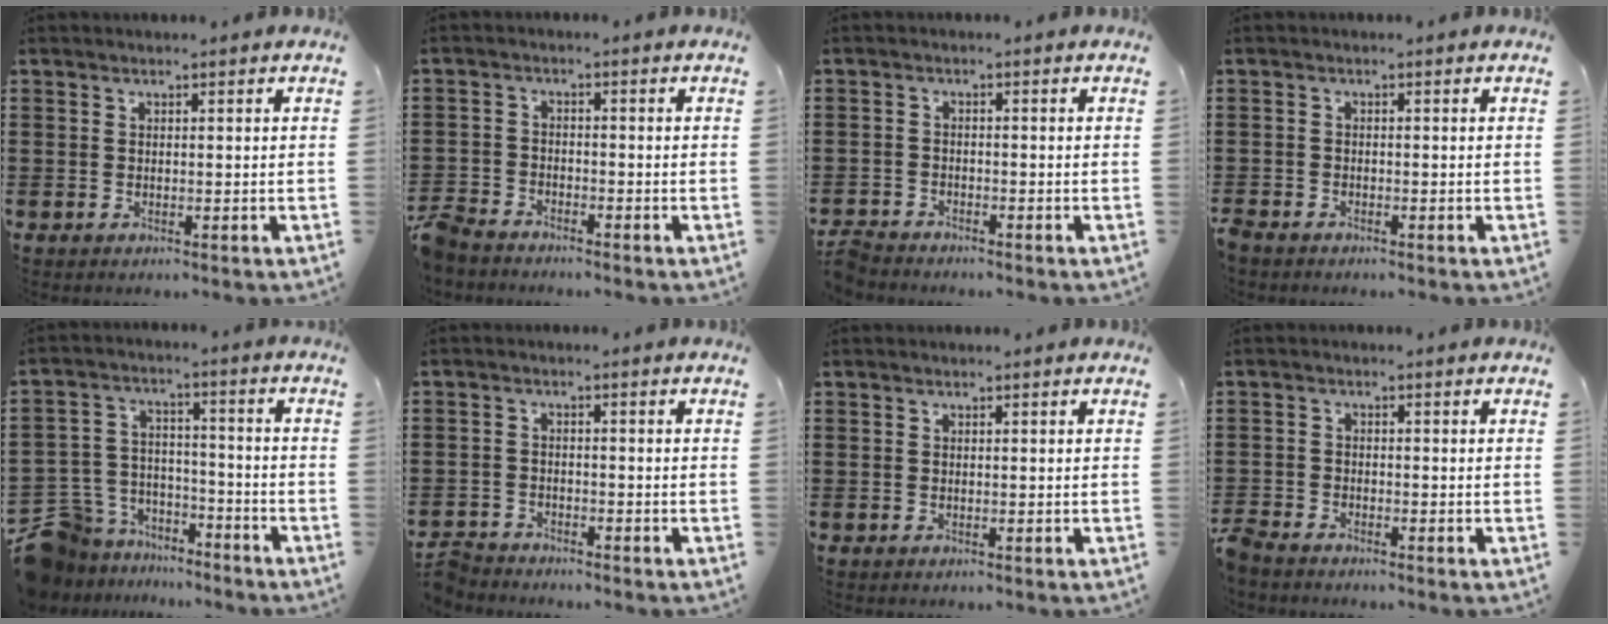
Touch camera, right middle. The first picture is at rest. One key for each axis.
{"total": 3.7, "fx": -3.5, "fy": 0.9, "fz": 0.8, "tx": -0.043, "ty": -0.006, "tz": -0.082}
{"total": 2.7, "fx": -2.6, "fy": 0.3, "fz": 0.3, "tx": -0.016, "ty": -0.001, "tz": -0.057}
{"total": 1.2, "fx": -1.1, "fy": 0.3, "fz": 0.4, "tx": -0.017, "ty": -0.004, "tz": -0.025}
{"total": 8.4, "fx": -7.7, "fy": 3.4, "fz": 0.1, "tx": -0.030, "ty": 0.011, "tz": -0.155}
{"total": 3.2, "fx": -3.1, "fy": 0.5, "fz": 0.1, "tx": -0.020, "ty": -0.005, "tz": -0.072}
{"total": 0.0}
{"total": 2.3, "fx": -2.2, "fy": 0.3, "fz": 0.5, "tx": -0.025, "ty": -0.002, "tz": -0.049}